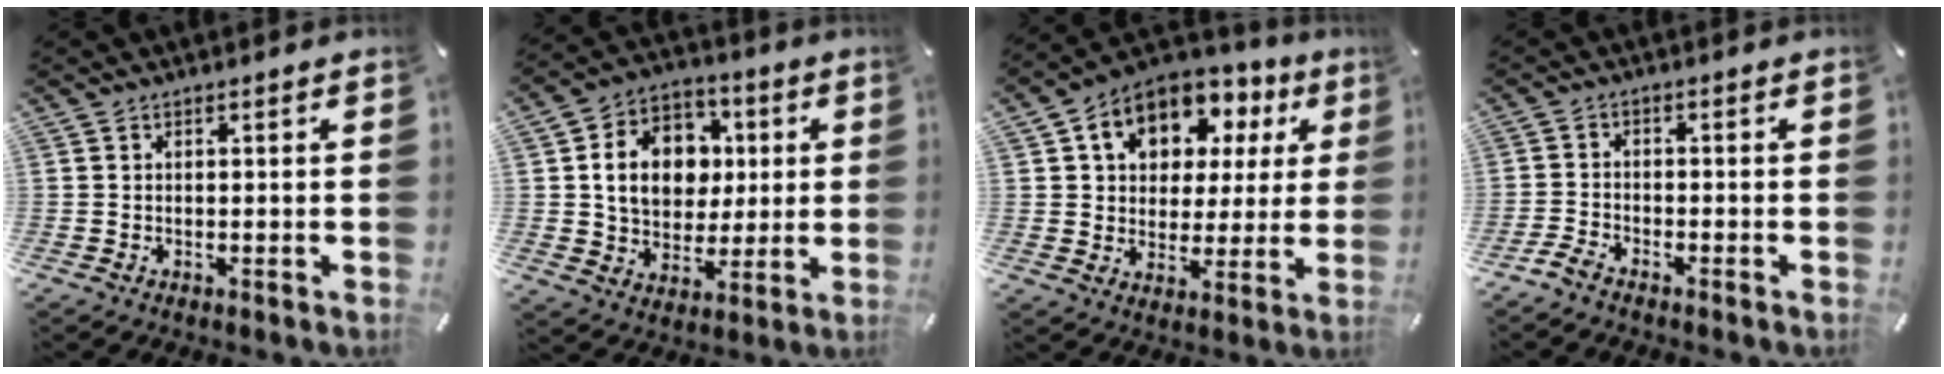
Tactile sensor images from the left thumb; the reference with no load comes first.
{"total": 13.6, "force": [1.9, 11.6, 6.9], "torque": [-0.121, 0.008, 0.039]}
{"total": 11.4, "force": [5.1, 9.0, 4.8], "torque": [-0.094, -0.023, 0.097]}
{"total": 2.8, "force": [-2.6, 0.7, 0.8], "torque": [-0.035, 0.005, -0.057]}